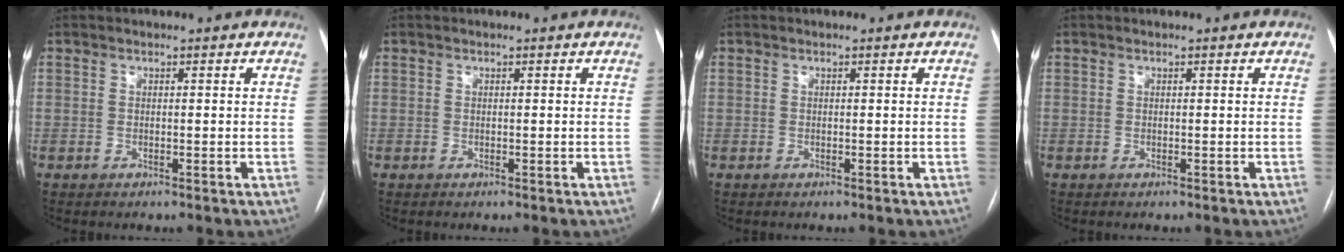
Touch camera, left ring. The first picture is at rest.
{"total": 0.0}
{"total": 0.0}
{"total": 0.0}